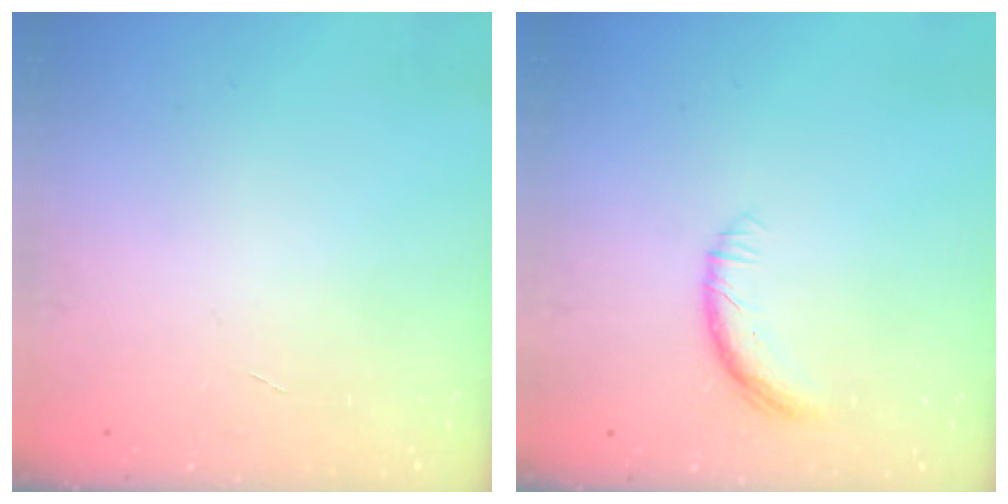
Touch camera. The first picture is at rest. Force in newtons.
{"total": 6.8, "press": 6.8, "slide": 0.7}